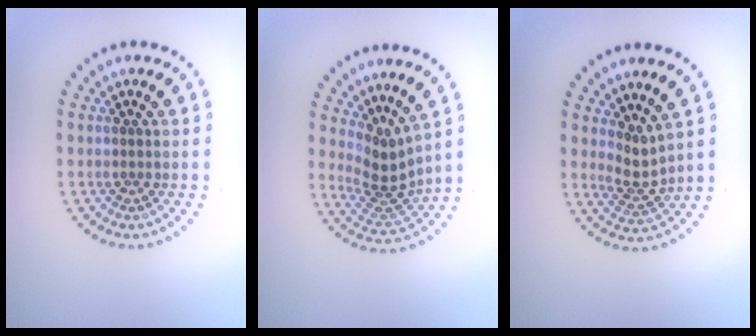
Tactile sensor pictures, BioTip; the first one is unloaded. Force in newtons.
{"total": 3.2, "press": 2.2, "slide": 2.4}
{"total": 2.4, "press": 1.5, "slide": 1.8}